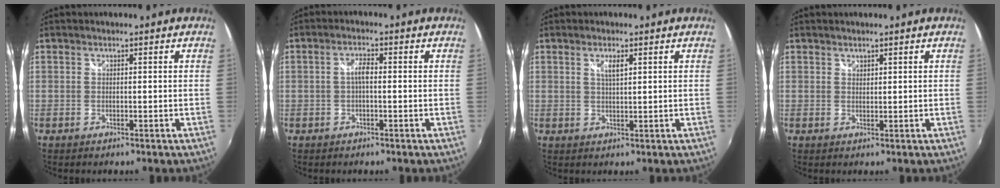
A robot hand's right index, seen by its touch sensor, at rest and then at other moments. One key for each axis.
{"total": 1.8, "fx": -0.2, "fy": 0.6, "fz": 1.7, "tx": -0.031, "ty": 0.005, "tz": -0.005}
{"total": 2.5, "fx": 1.1, "fy": 0.6, "fz": 2.2, "tx": -0.038, "ty": 0.000, "tz": 0.018}
{"total": 0.8, "fx": 0.8, "fy": 0.3, "fz": 0.1, "tx": 0.000, "ty": 0.000, "tz": 0.014}